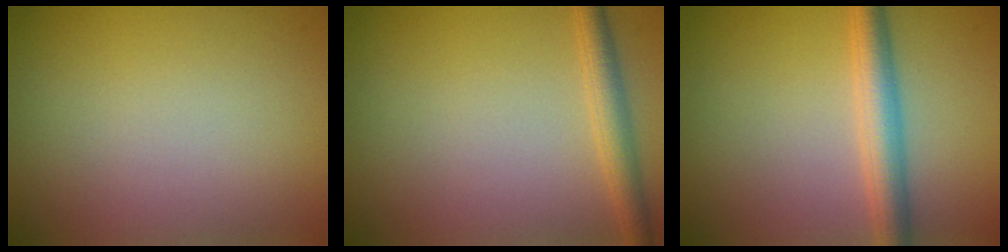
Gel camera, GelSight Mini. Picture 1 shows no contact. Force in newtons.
{"total": 2.5, "press": 2.5, "slide": 0.1}
{"total": 3.7, "press": 3.7, "slide": 0.1}